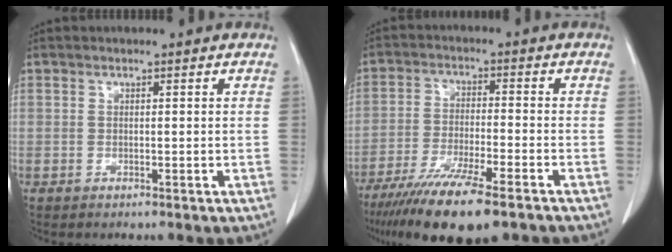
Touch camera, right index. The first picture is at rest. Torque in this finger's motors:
{"motor_torque": [1.01, -1.13, 0.93, 0.21]}